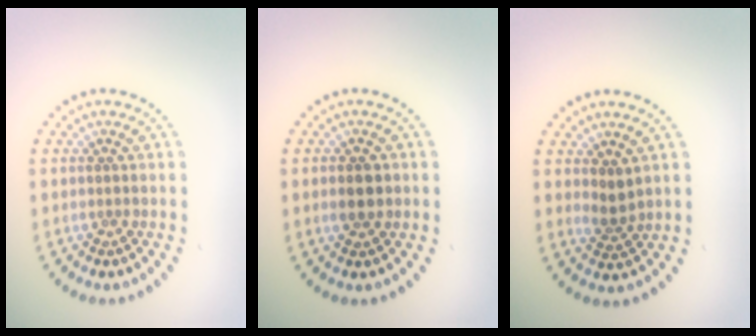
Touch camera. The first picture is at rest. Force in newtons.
{"total": 2.3, "press": 2.2, "slide": 0.1}
{"total": 1.6, "press": 1.3, "slide": 1.0}